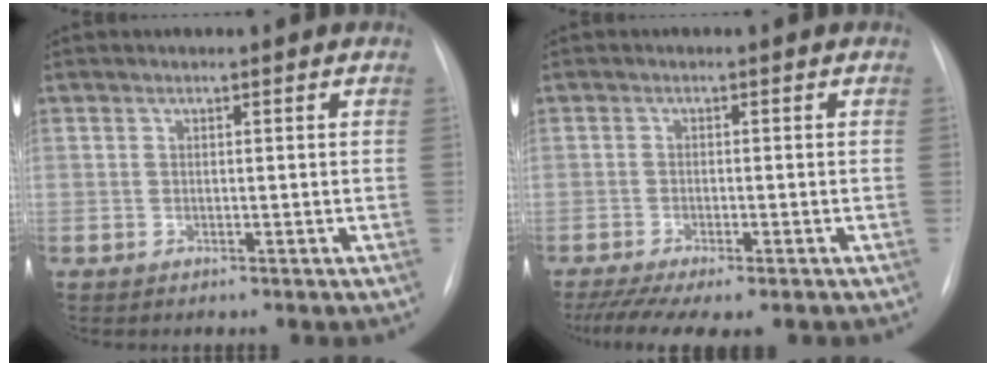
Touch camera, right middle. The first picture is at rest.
{"total": 10.0, "force": [-7.7, 2.2, 6.0], "torque": [-0.104, -0.012, -0.116]}